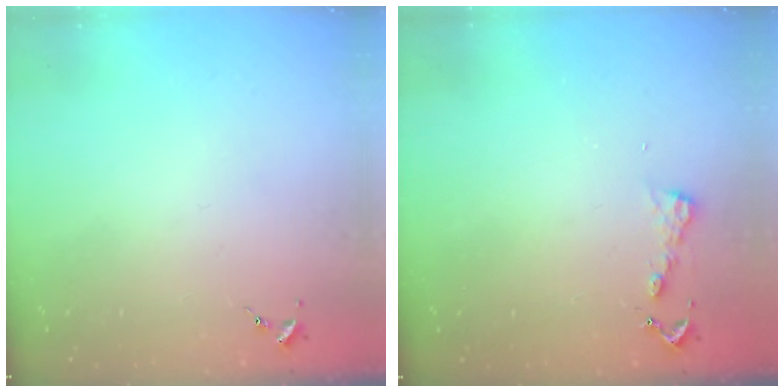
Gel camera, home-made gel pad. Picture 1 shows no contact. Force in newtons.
{"total": 4.6, "press": 4.6, "slide": 0.4}